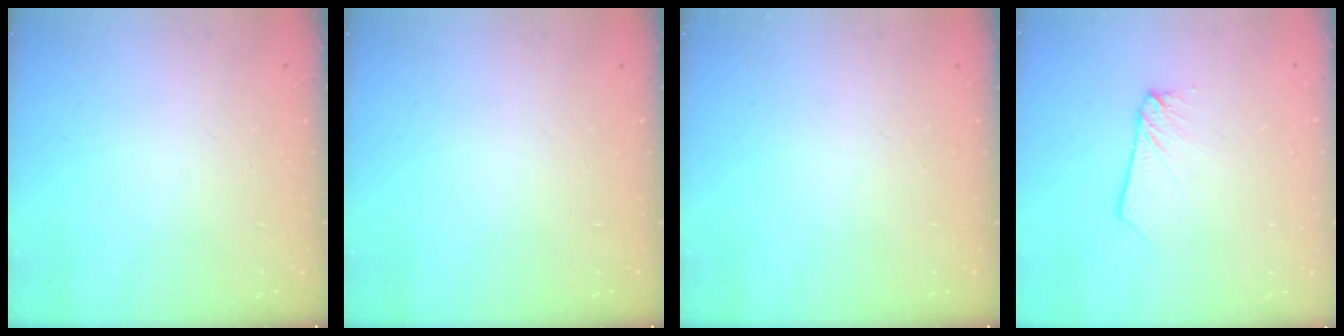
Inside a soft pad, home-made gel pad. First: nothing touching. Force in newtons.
{"total": 0.0}
{"total": 0.0}
{"total": 2.0, "press": 2.0, "slide": 0.2}